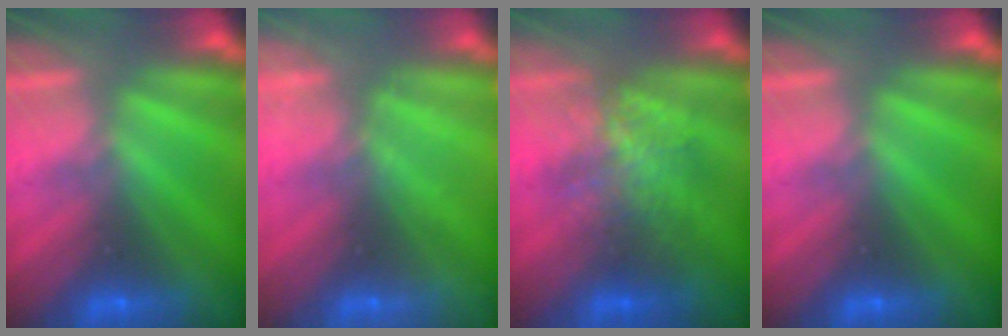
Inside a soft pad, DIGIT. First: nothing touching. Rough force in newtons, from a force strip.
{"total": 2.2}
{"total": 2.2}
{"total": 0.0}